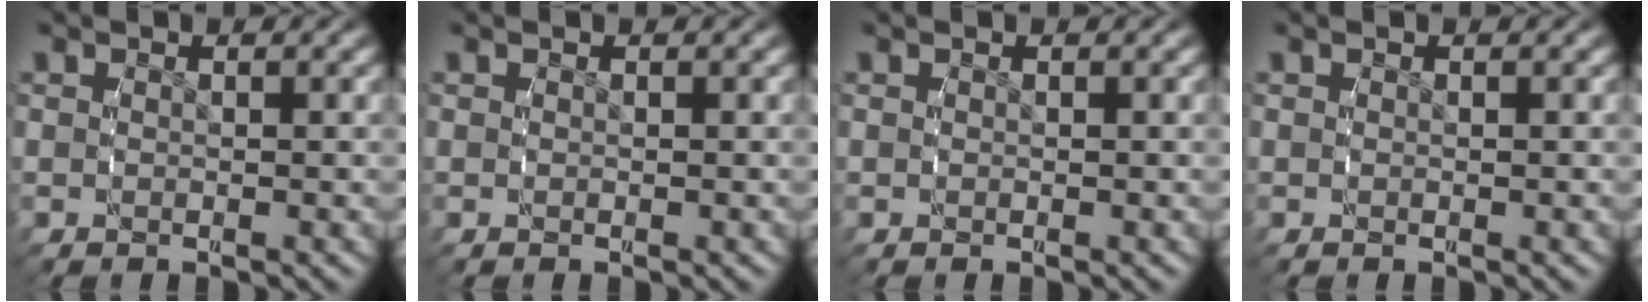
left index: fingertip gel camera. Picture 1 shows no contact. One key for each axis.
{"total": 0.0}
{"total": 0.0}
{"total": 0.0}